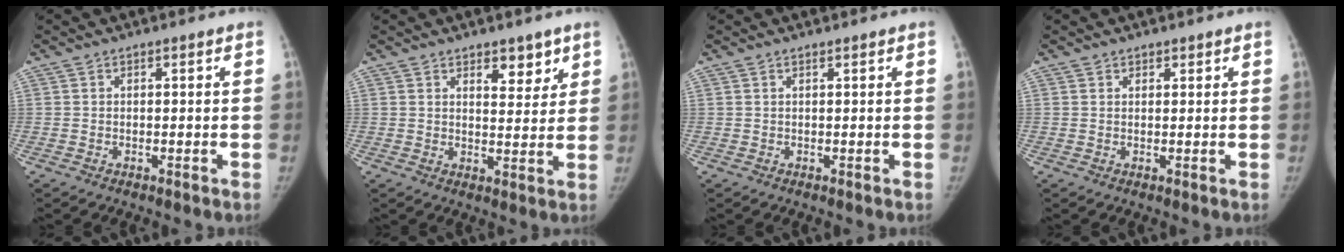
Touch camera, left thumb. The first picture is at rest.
{"total": 5.5, "force": [3.6, 2.8, 3.2], "torque": [-0.014, -0.024, 0.051]}
{"total": 0.0}
{"total": 1.1, "force": [0.9, 0.7, -0.1], "torque": [0.024, -0.003, 0.009]}